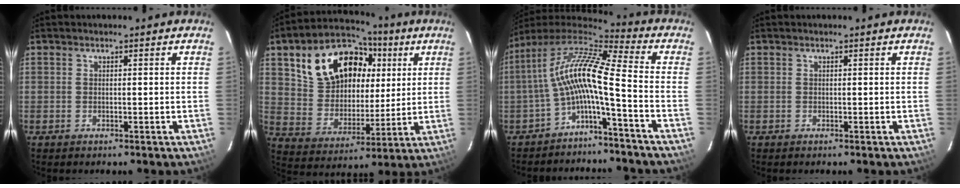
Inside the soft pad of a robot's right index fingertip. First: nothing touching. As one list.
[{"total": 20.1, "force": [8.1, 13.6, 12.5], "torque": [-0.253, 0.053, 0.155]}, {"total": 11.4, "force": [-2.7, 0.8, 11.1], "torque": [-0.209, 0.014, -0.060]}, {"total": 0.0}]